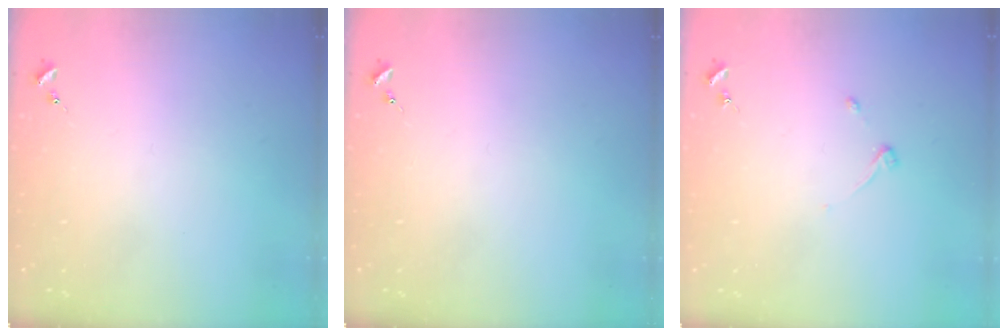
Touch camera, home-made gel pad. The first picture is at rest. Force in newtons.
{"total": 0.0}
{"total": 3.3, "press": 3.2, "slide": 0.6}